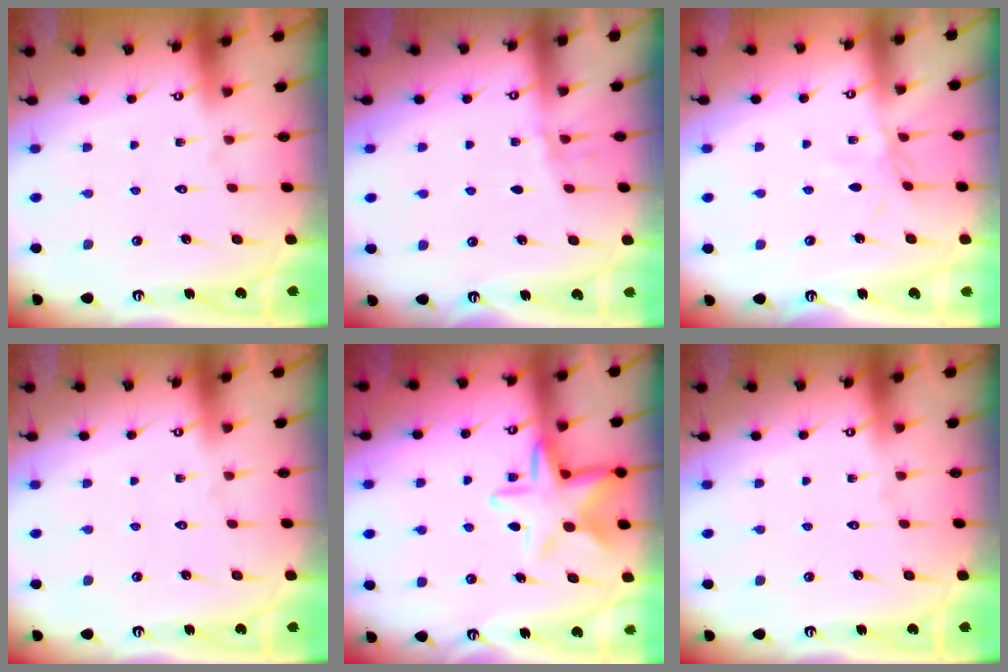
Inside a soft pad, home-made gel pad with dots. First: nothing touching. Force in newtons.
{"total": 2.1, "press": 2.1, "slide": 0.2}
{"total": 3.0, "press": 2.9, "slide": 0.3}
{"total": 0.0}
{"total": 11.8, "press": 11.7, "slide": 0.9}
{"total": 0.0}